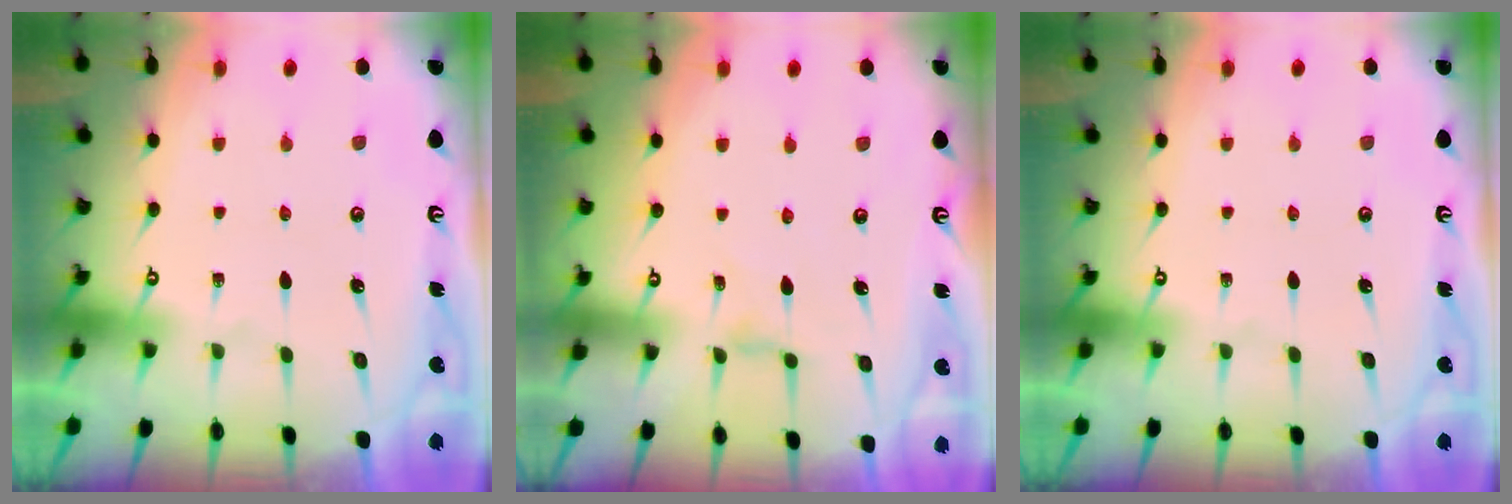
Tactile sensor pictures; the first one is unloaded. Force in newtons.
{"total": 2.3, "press": 2.3, "slide": 0.4}
{"total": 0.0}